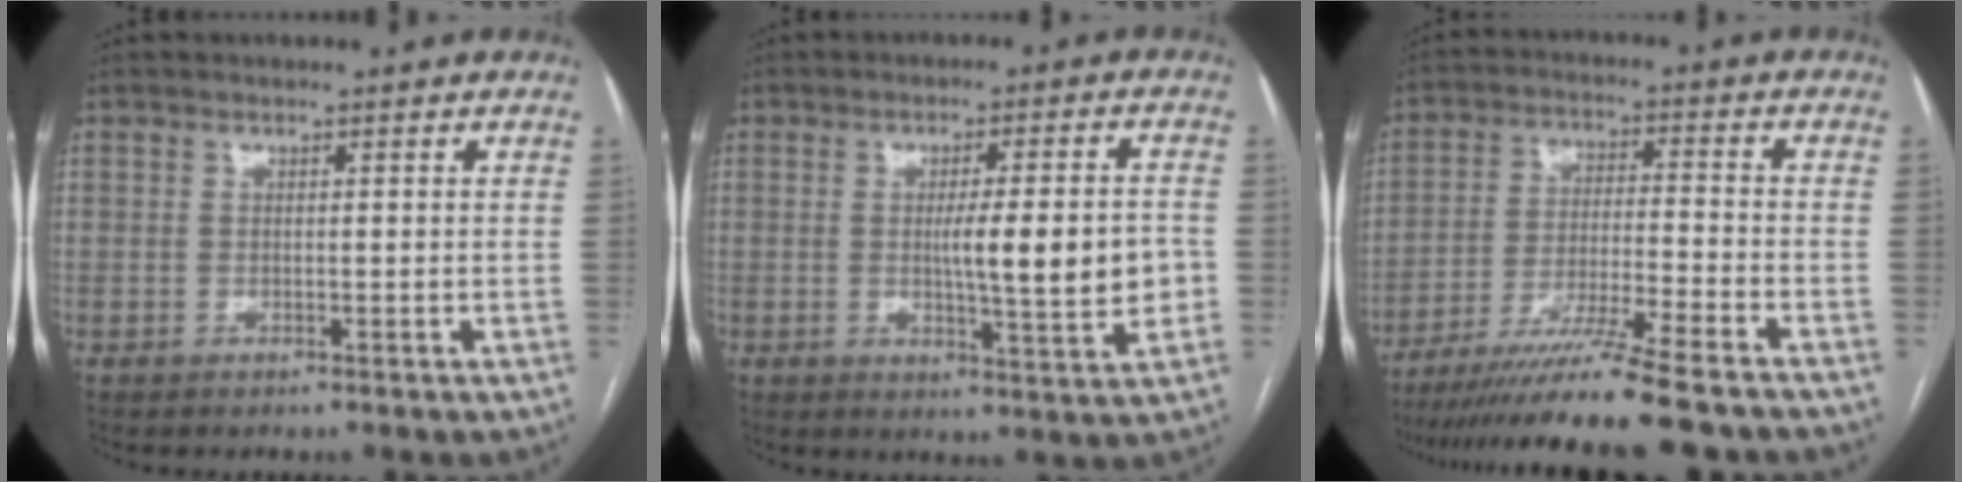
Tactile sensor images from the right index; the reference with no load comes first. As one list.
[{"total": 10.2, "force": [-0.7, 1.3, 10.0], "torque": [-0.146, -0.002, -0.007]}, {"total": 15.2, "force": [-12.7, -1.0, 8.2], "torque": [-0.141, -0.034, -0.208]}]